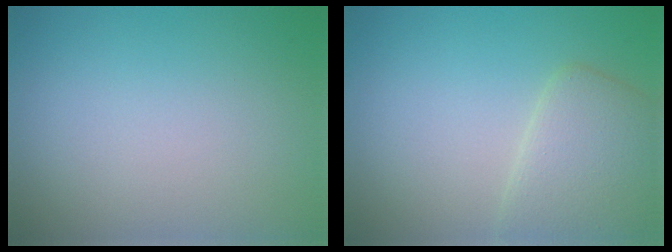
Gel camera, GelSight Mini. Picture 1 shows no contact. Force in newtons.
{"total": 3.8, "press": 3.8, "slide": 0.3}